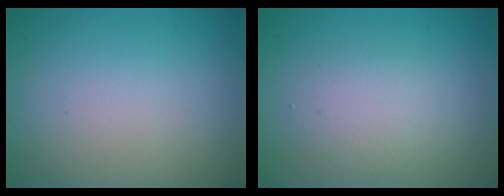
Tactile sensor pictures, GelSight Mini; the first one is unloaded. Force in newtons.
{"total": 2.8, "press": 2.8, "slide": 0.1}